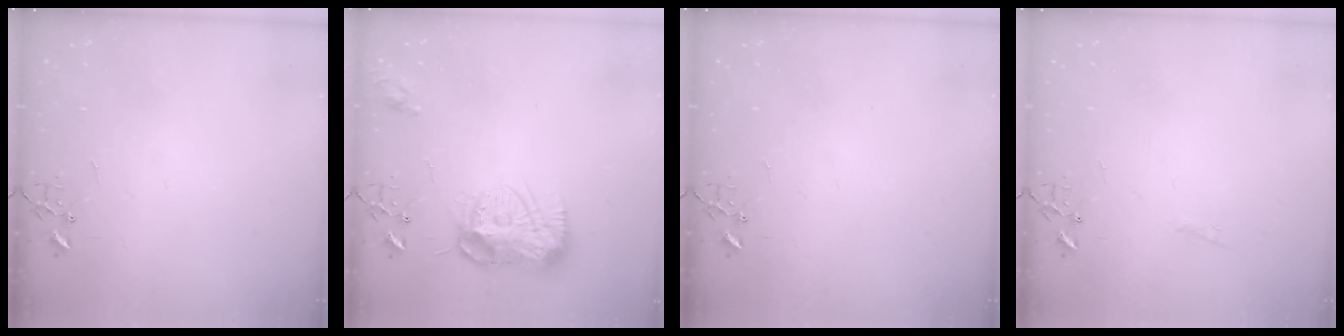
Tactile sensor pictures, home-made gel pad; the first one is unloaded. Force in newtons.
{"total": 14.6, "press": 14.6, "slide": 1.5}
{"total": 0.0}
{"total": 3.4, "press": 3.4, "slide": 0.3}